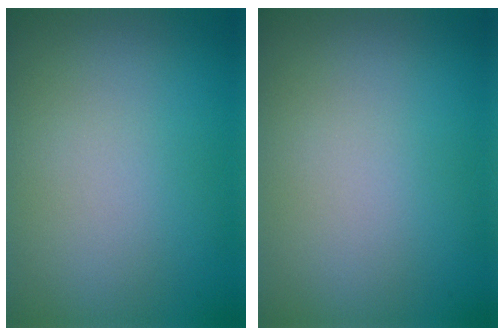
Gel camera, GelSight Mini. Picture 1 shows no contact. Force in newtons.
{"total": 0.0}